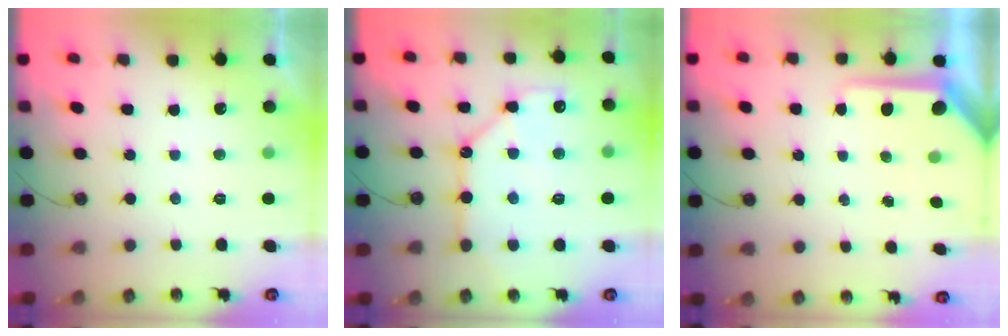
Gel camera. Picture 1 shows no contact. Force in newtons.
{"total": 11.8, "press": 11.7, "slide": 1.1}
{"total": 8.7, "press": 8.7, "slide": 0.8}